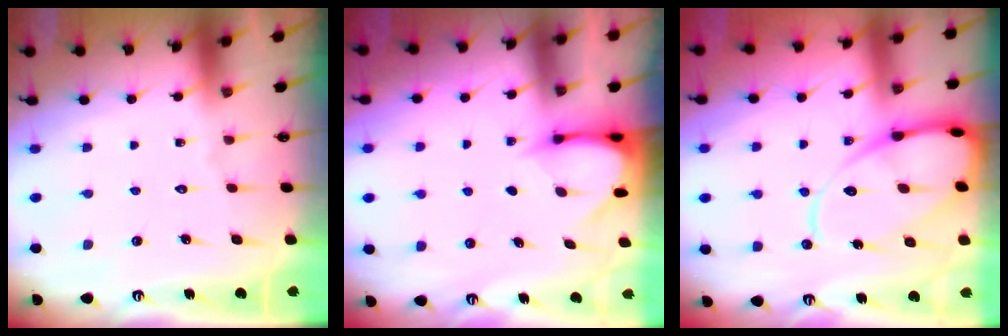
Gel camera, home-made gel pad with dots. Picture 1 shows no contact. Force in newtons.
{"total": 3.8, "press": 3.8, "slide": 0.3}
{"total": 15.5, "press": 15.4, "slide": 1.6}